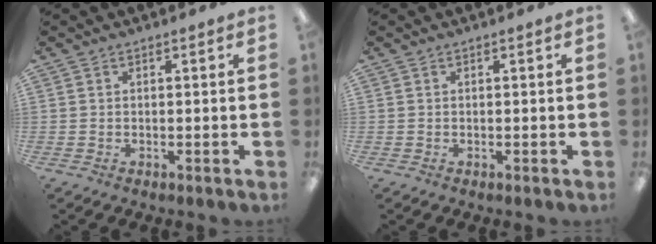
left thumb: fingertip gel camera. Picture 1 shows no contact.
{"total": 0.0}